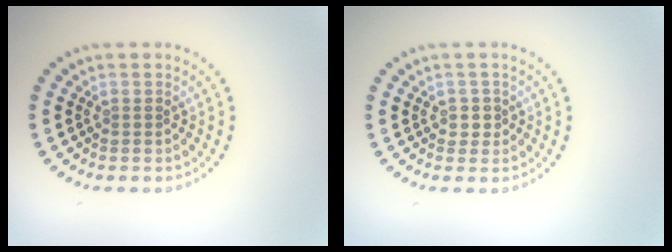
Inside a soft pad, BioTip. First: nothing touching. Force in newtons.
{"total": 1.1, "press": 1.0, "slide": 0.5}